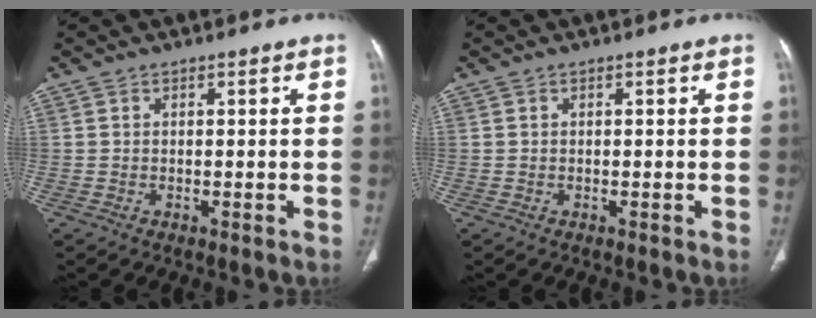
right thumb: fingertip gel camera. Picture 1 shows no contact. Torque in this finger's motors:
{"motor_torque": [-0.02, -0.03, -0.05, -0.01, 0.01]}